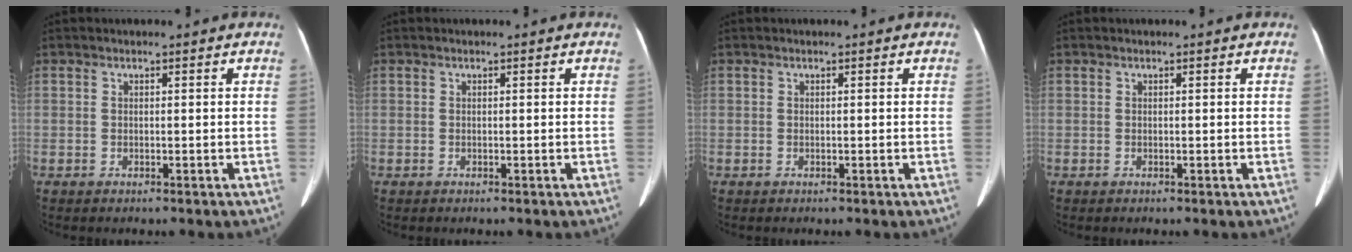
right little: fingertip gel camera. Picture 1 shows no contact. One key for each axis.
{"total": 0.0}
{"total": 0.0}
{"total": 0.0}